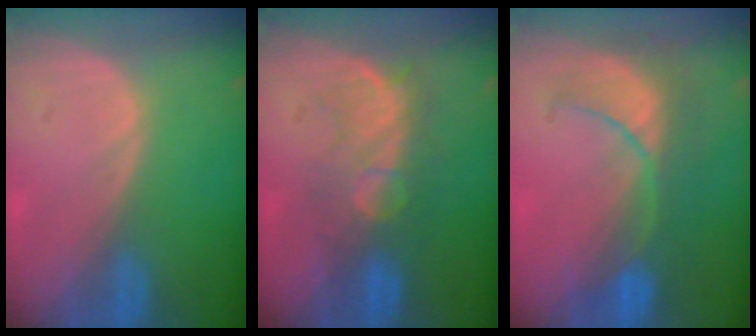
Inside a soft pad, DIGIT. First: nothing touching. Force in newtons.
{"total": 7.9, "press": 7.6, "slide": 2.2}
{"total": 8.1, "press": 7.9, "slide": 1.6}